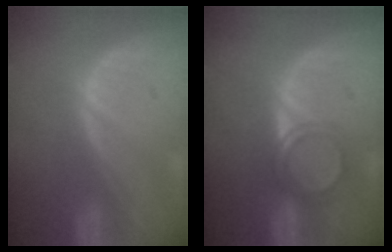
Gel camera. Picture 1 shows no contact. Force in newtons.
{"total": 3.6, "press": 3.3, "slide": 1.2}